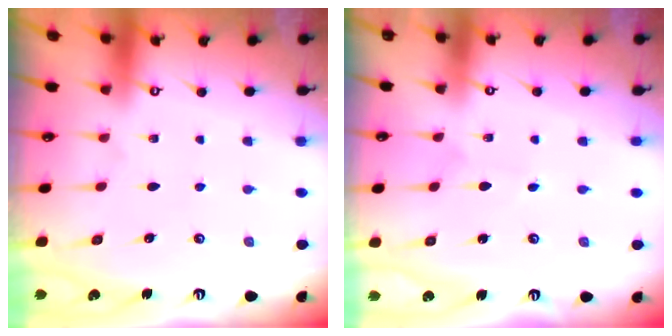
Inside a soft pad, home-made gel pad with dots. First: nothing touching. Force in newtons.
{"total": 1.9, "press": 1.9, "slide": 0.2}